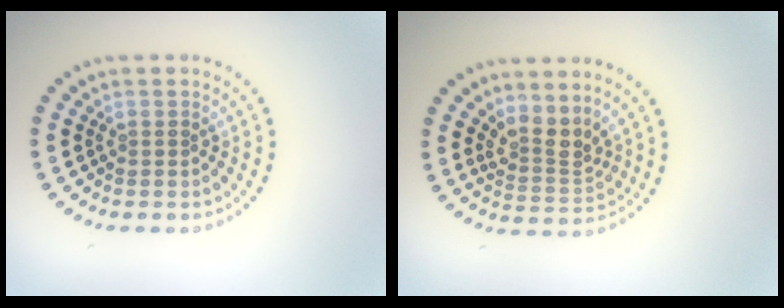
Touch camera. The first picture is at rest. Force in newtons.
{"total": 2.8, "press": 2.0, "slide": 2.0}